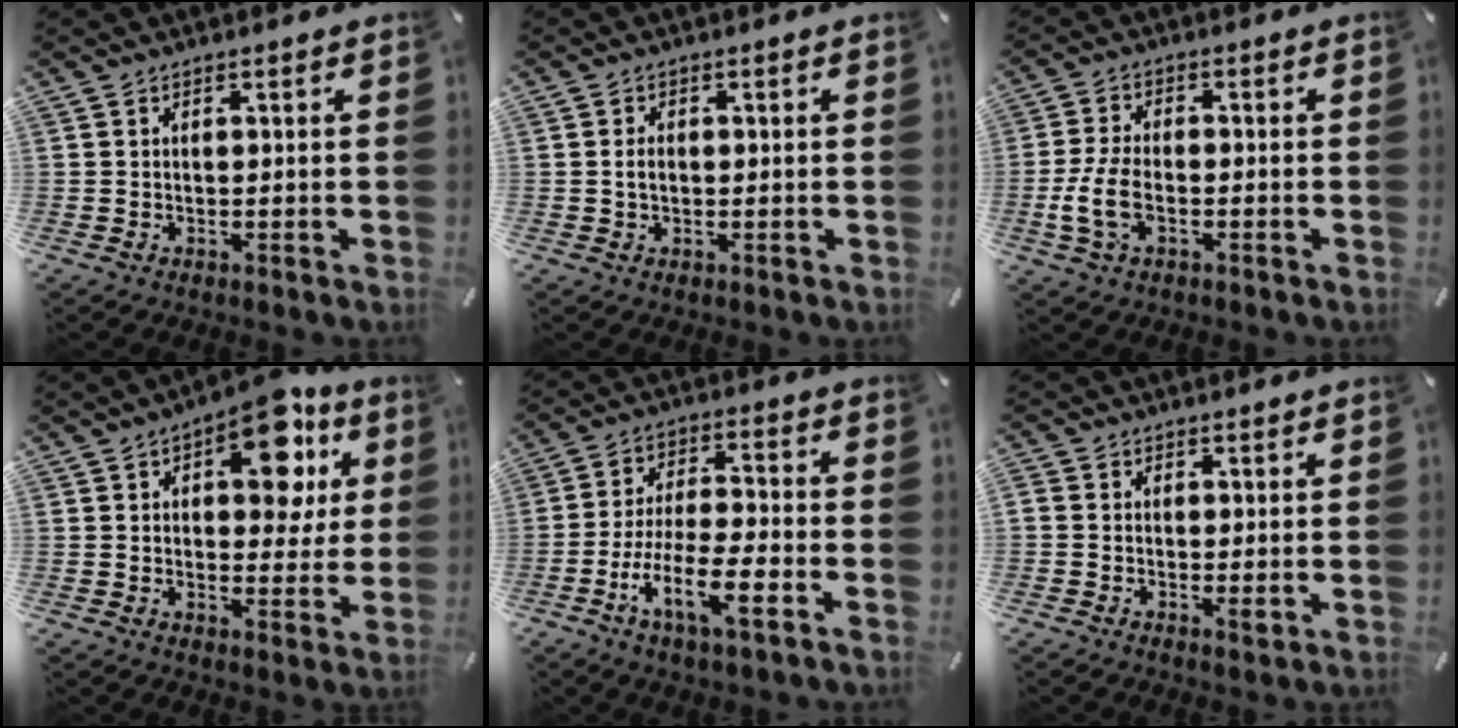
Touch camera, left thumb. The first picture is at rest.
{"total": 2.1, "force": [-0.1, 1.3, 1.6], "torque": [-0.033, 0.002, -0.002]}
{"total": 7.0, "force": [-2.3, 3.9, 5.3], "torque": [-0.117, 0.003, -0.042]}
{"total": 15.2, "force": [6.9, 8.2, 10.9], "torque": [-0.130, -0.033, 0.113]}
{"total": 13.2, "force": [-5.8, 3.7, 11.2], "torque": [-0.222, 0.006, -0.105]}
{"total": 1.5, "force": [-0.2, 0.7, 1.4], "torque": [-0.022, -0.003, -0.001]}